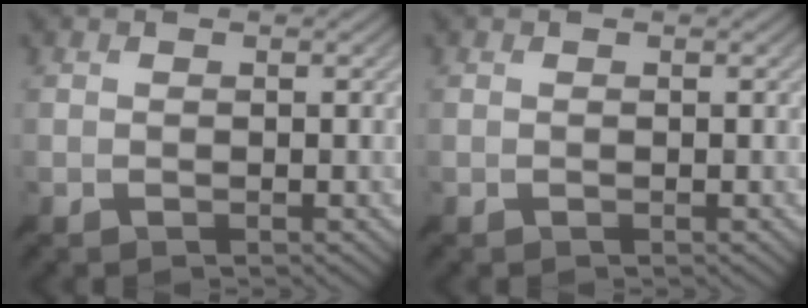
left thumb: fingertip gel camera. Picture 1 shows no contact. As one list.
[{"total": 0.0}]